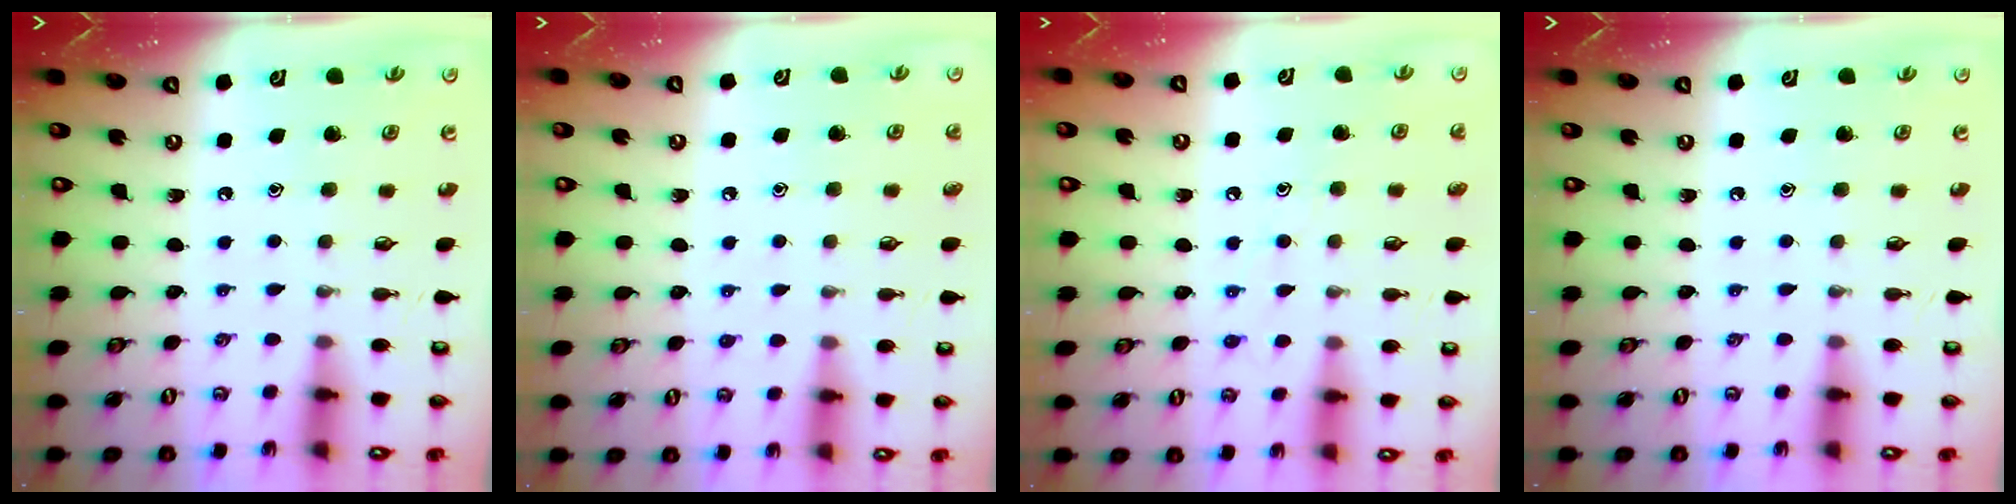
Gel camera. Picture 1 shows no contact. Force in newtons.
{"total": 3.8, "press": 3.8, "slide": 0.4}
{"total": 7.1, "press": 7.1, "slide": 0.6}
{"total": 0.0}